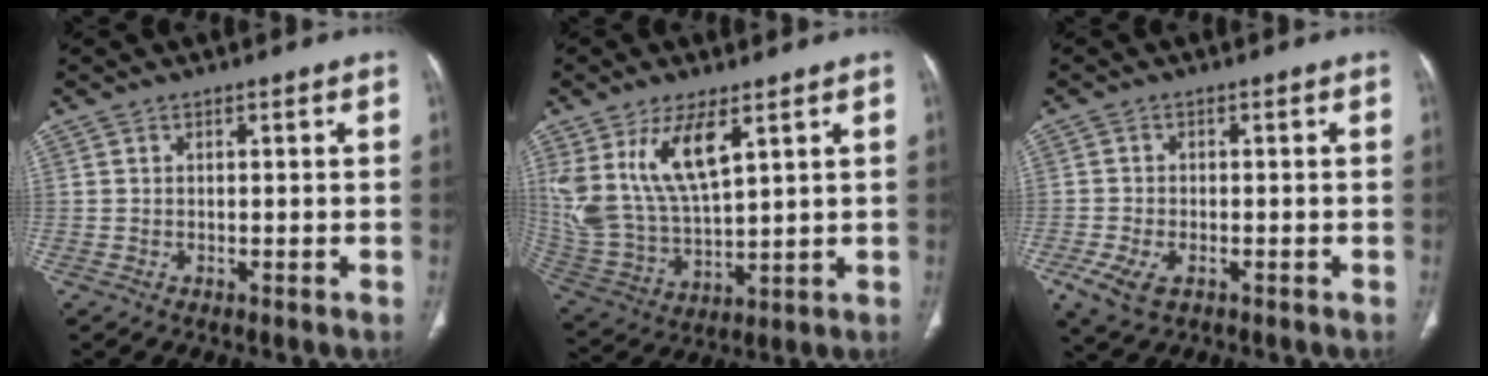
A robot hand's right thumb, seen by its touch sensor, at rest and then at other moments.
{"total": 15.3, "force": [7.2, 6.5, 11.8], "torque": [-0.230, -0.029, 0.157]}
{"total": 4.0, "force": [-2.1, 1.8, 2.8], "torque": [-0.074, -0.003, -0.042]}